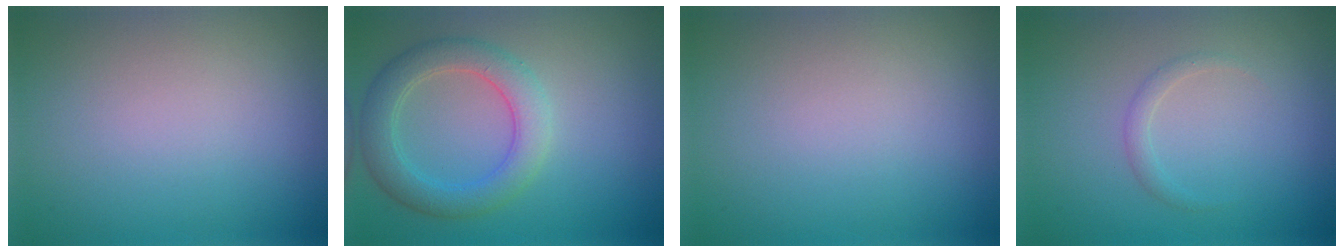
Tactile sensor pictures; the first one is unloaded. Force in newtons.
{"total": 4.2, "press": 4.2, "slide": 0.3}
{"total": 0.0}
{"total": 1.1, "press": 1.1, "slide": 0.0}